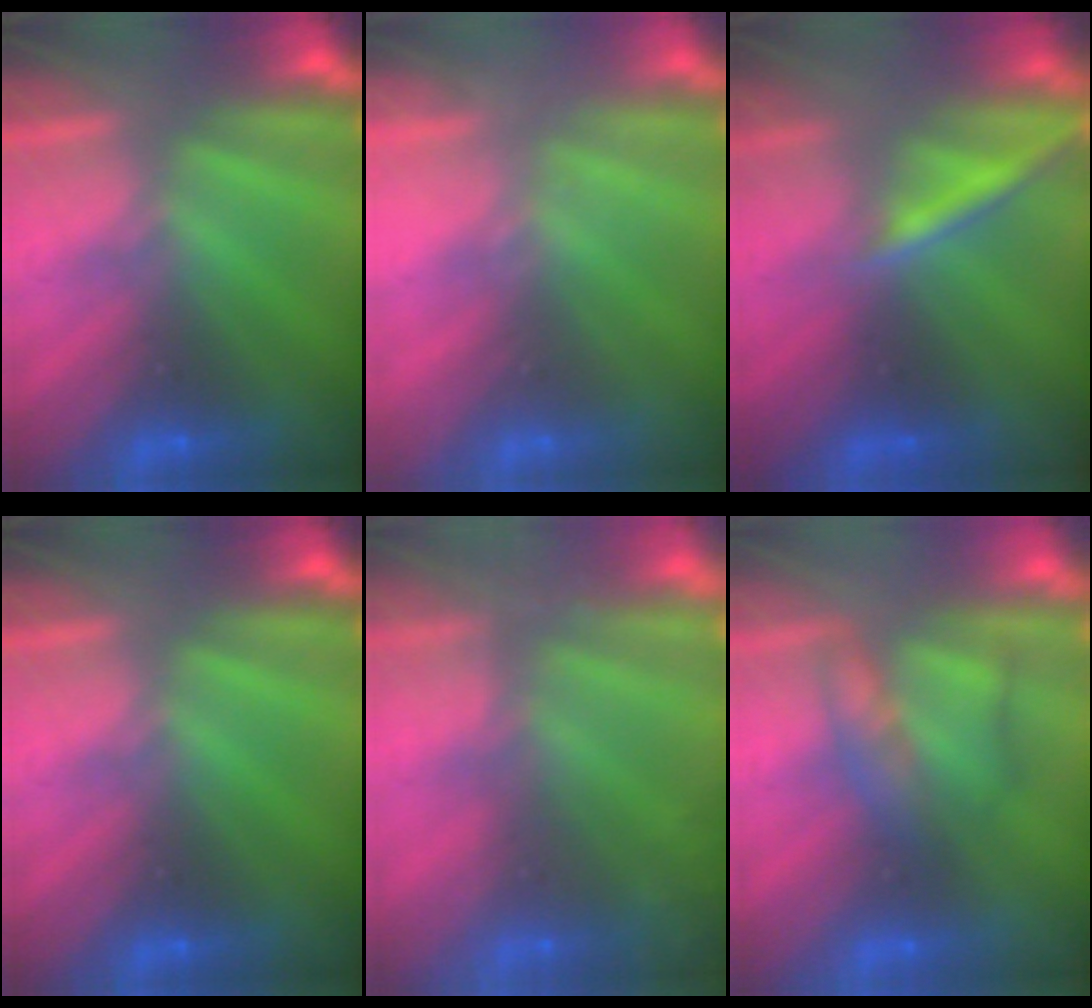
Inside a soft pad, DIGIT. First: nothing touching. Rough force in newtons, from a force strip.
{"total": 2.1}
{"total": 2.2}
{"total": 0.0}
{"total": 5.7}
{"total": 2.2}